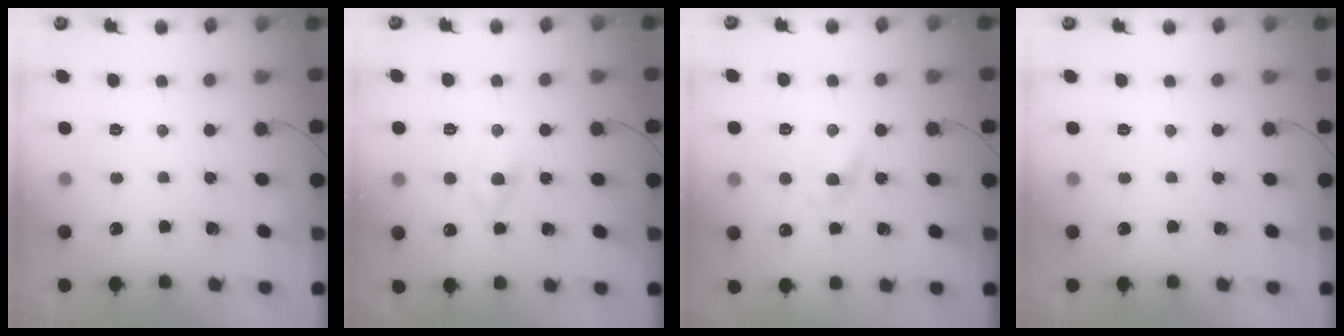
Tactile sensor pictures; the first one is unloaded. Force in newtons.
{"total": 2.2, "press": 1.9, "slide": 1.1}
{"total": 2.9, "press": 2.7, "slide": 1.2}
{"total": 0.0}